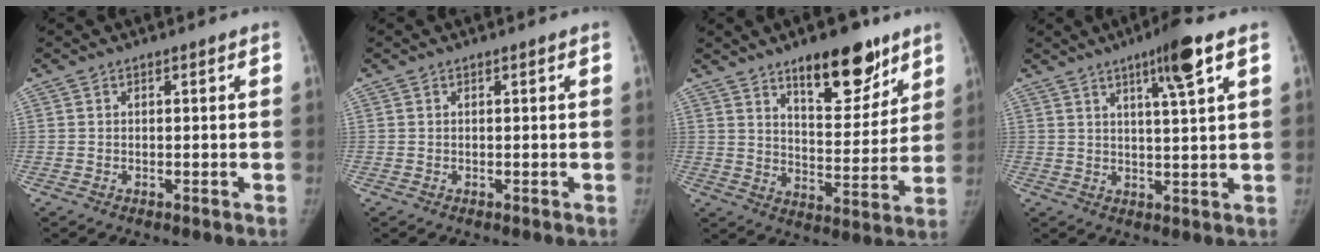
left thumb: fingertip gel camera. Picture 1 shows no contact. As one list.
[{"total": 0.0}, {"total": 15.0, "force": [10.0, 6.1, 9.4], "torque": [-0.086, -0.065, 0.156]}, {"total": 8.2, "force": [4.3, 0.6, 6.9], "torque": [-0.109, -0.019, 0.069]}]